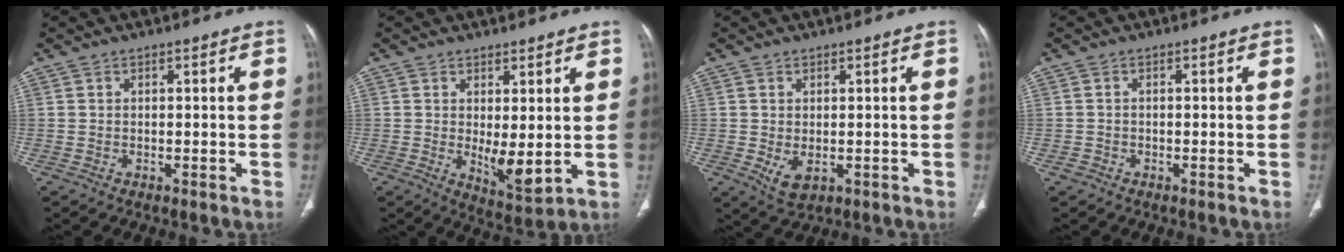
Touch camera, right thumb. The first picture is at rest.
{"total": 6.3, "force": [0.3, 2.3, 5.9], "torque": [-0.086, -0.023, 0.016]}
{"total": 3.7, "force": [-0.6, 2.3, 2.8], "torque": [-0.050, -0.007, 0.003]}
{"total": 1.1, "force": [-0.6, 0.9, 0.2], "torque": [-0.004, 0.004, -0.013]}